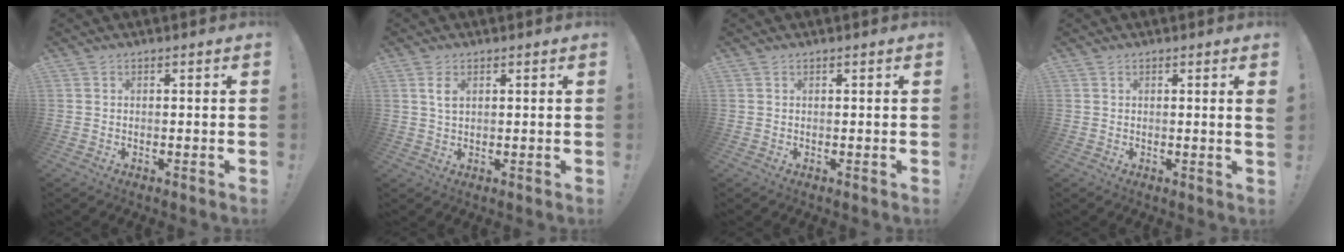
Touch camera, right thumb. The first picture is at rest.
{"total": 3.0, "force": [1.2, 1.5, 2.3], "torque": [-0.036, -0.003, 0.018]}
{"total": 0.0}
{"total": 1.2, "force": [0.4, -0.4, 1.1], "torque": [-0.010, -0.005, 0.004]}